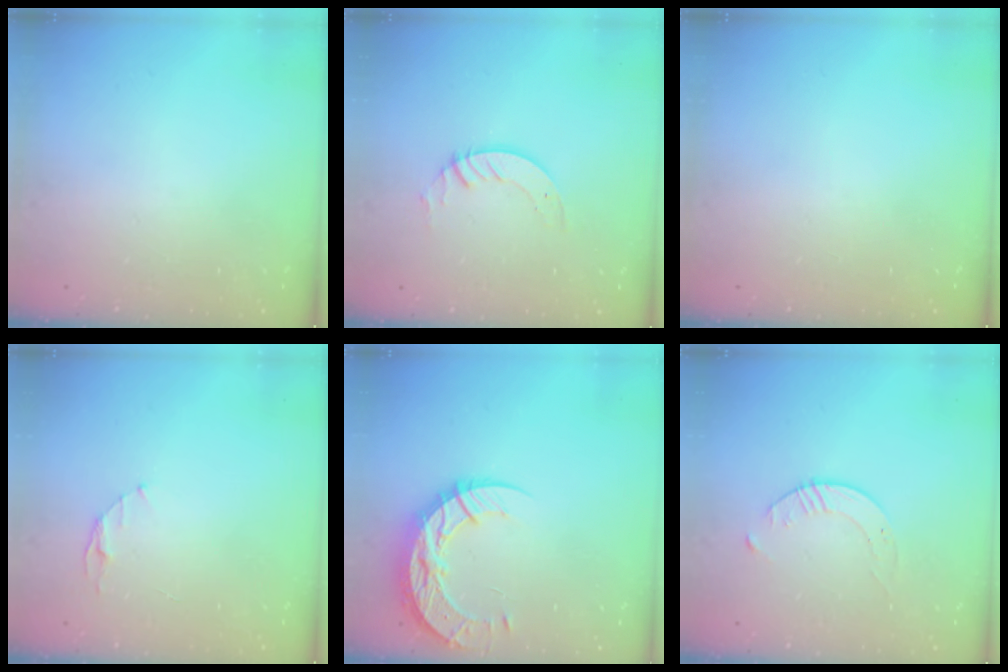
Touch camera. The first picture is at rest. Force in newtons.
{"total": 3.3, "press": 3.3, "slide": 0.2}
{"total": 0.0}
{"total": 3.9, "press": 3.9, "slide": 0.5}
{"total": 13.5, "press": 13.5, "slide": 1.0}
{"total": 4.2, "press": 4.2, "slide": 0.5}